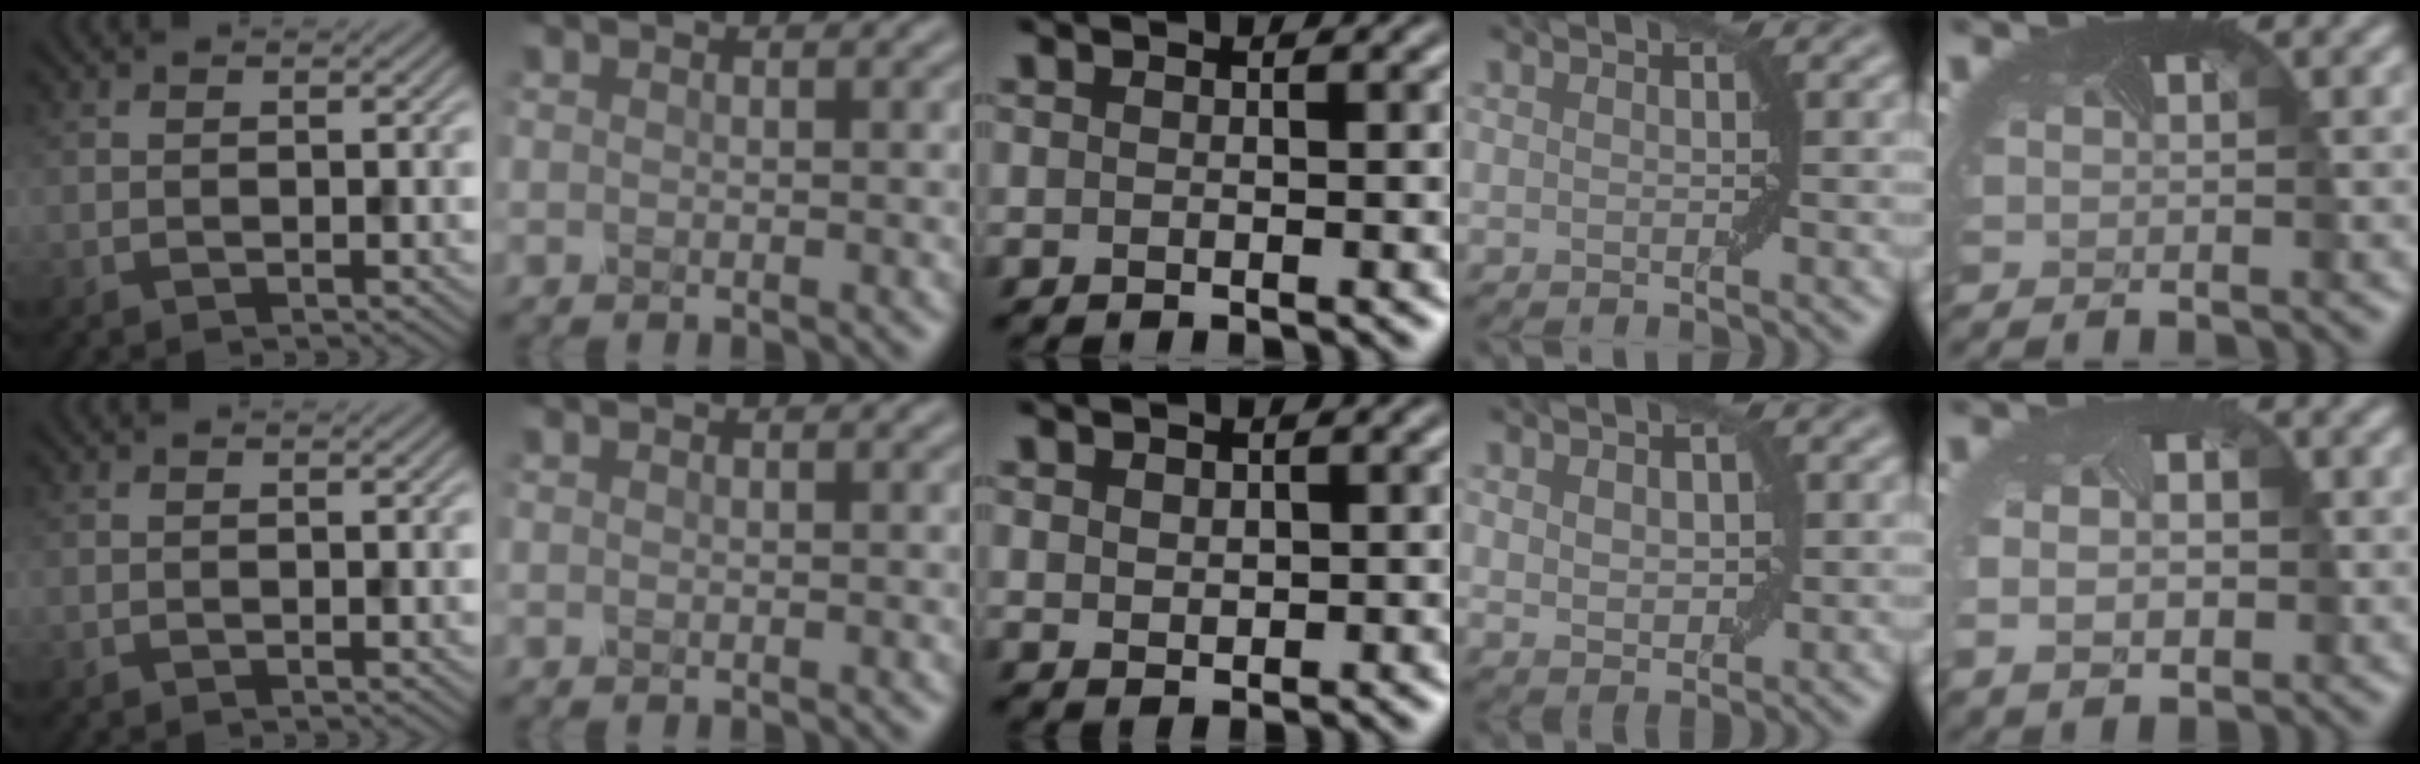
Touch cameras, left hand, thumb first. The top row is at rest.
{"middle": {"total": 1.1, "force": [0.4, 0.8, 0.6], "torque": [-0.011, -0.003, 0.012]}, "ring": {"total": 2.4, "force": [0.5, 1.5, 1.7], "torque": [-0.030, -0.001, 0.015]}, "little": {"total": 5.1, "force": [-0.4, 3.6, 3.5], "torque": [-0.061, -0.002, 0.004]}}